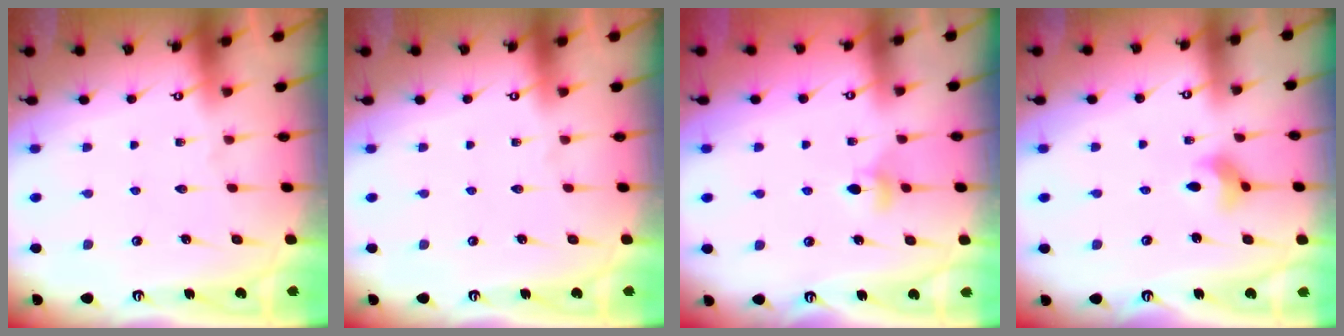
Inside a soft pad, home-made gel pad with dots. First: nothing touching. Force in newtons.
{"total": 0.0}
{"total": 4.4, "press": 4.4, "slide": 0.6}
{"total": 3.7, "press": 3.6, "slide": 0.7}